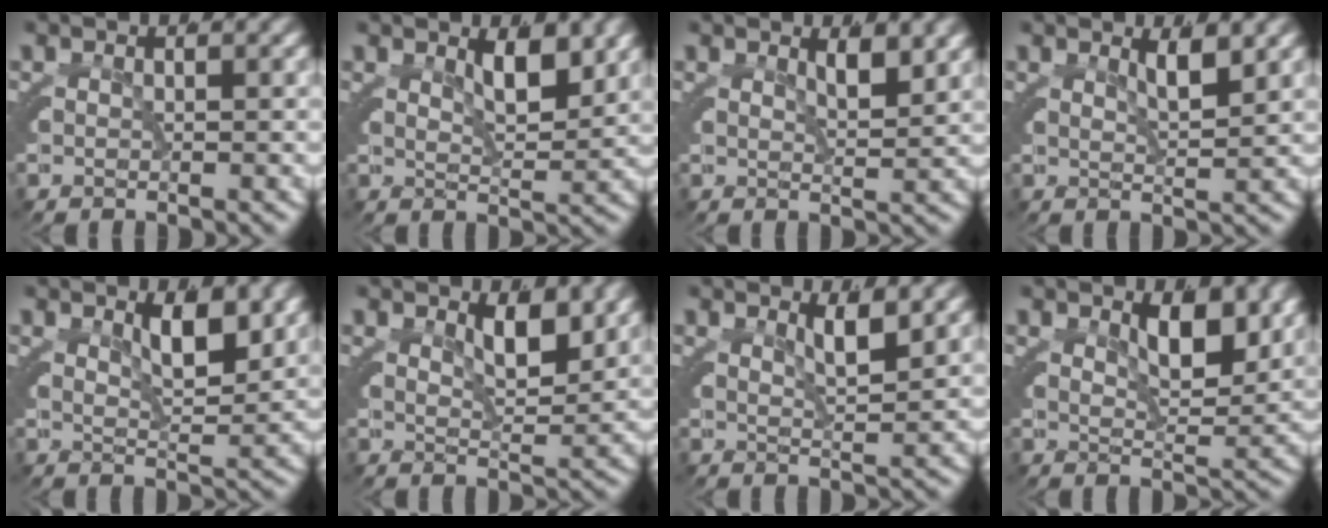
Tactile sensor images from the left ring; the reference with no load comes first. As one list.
[{"total": 2.2, "force": [1.5, 0.4, 1.6], "torque": [-0.021, -0.003, 0.026]}, {"total": 1.4, "force": [1.0, -0.9, 0.5], "torque": [0.003, -0.002, 0.019]}, {"total": 1.4, "force": [0.9, -0.9, 0.7], "torque": [-0.005, -0.001, 0.017]}, {"total": 2.5, "force": [1.5, 0.5, 2.0], "torque": [-0.028, -0.002, 0.025]}, {"total": 2.4, "force": [1.7, 0.5, 1.6], "torque": [-0.023, -0.004, 0.030]}, {"total": 1.5, "force": [1.1, -0.6, 0.9], "torque": [-0.013, -0.001, 0.020]}, {"total": 3.6, "force": [2.2, 1.2, 2.6], "torque": [-0.040, -0.005, 0.036]}]